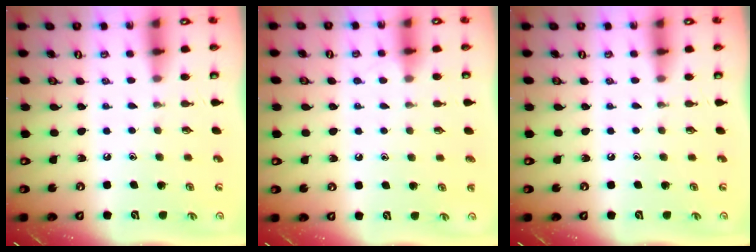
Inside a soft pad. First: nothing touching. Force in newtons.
{"total": 2.6, "press": 2.5, "slide": 0.3}
{"total": 0.0}